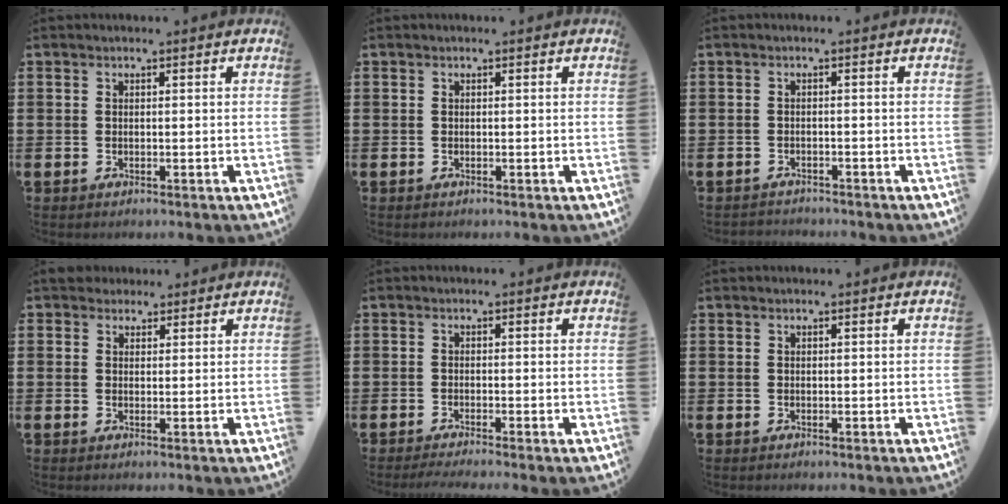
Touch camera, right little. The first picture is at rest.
{"total": 0.0}
{"total": 1.1, "force": [-1.1, 0.1, -0.2], "torque": [0.000, 0.003, -0.023]}
{"total": 2.2, "force": [1.7, 1.3, 0.0], "torque": [0.009, 0.002, 0.031]}
{"total": 0.9, "force": [-0.7, -0.1, 0.6], "torque": [-0.009, -0.002, -0.013]}
{"total": 0.0}